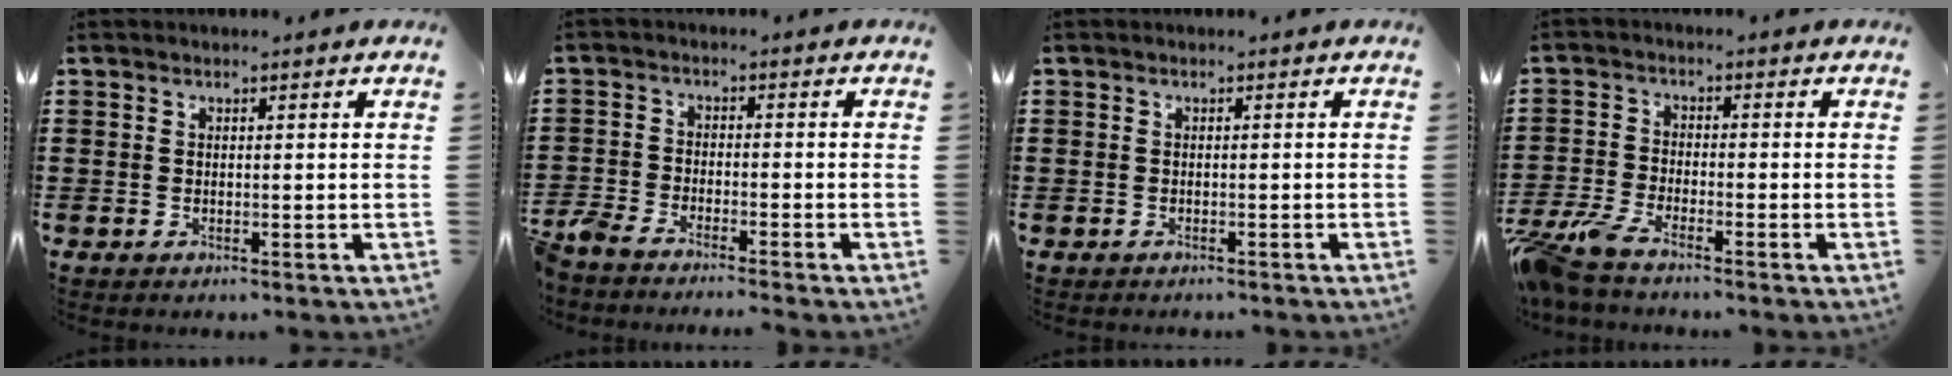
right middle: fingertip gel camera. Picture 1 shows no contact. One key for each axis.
{"total": 3.7, "fx": -3.6, "fy": 0.3, "fz": 0.8, "tx": -0.045, "ty": -0.007, "tz": -0.083}
{"total": 0.6, "fx": -0.5, "fy": 0.4, "fz": -0.1, "tx": 0.002, "ty": 0.004, "tz": -0.013}
{"total": 5.1, "fx": -4.4, "fy": 0.6, "fz": 2.6, "tx": -0.092, "ty": -0.020, "tz": -0.097}